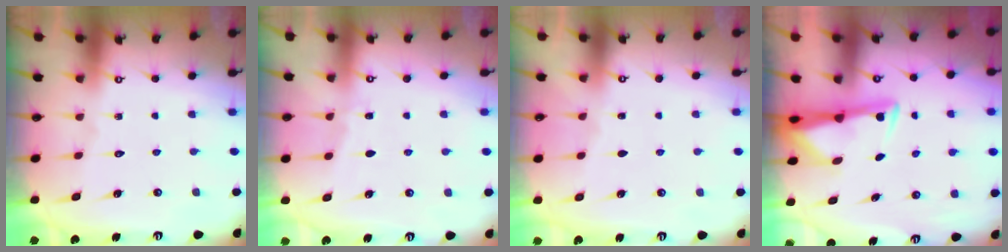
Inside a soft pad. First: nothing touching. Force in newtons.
{"total": 2.9, "press": 2.9, "slide": 0.4}
{"total": 0.0}
{"total": 2.8, "press": 2.7, "slide": 0.5}